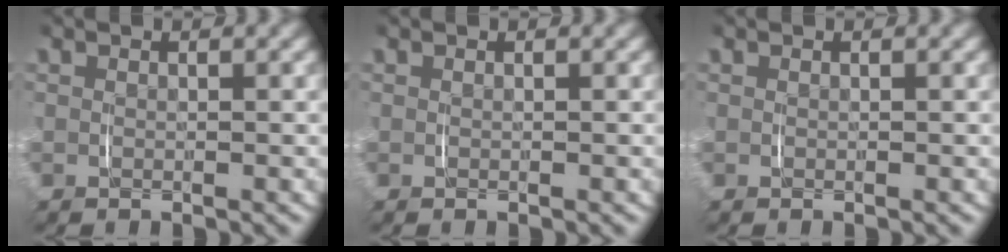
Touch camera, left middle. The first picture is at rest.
{"total": 0.0}
{"total": 0.0}